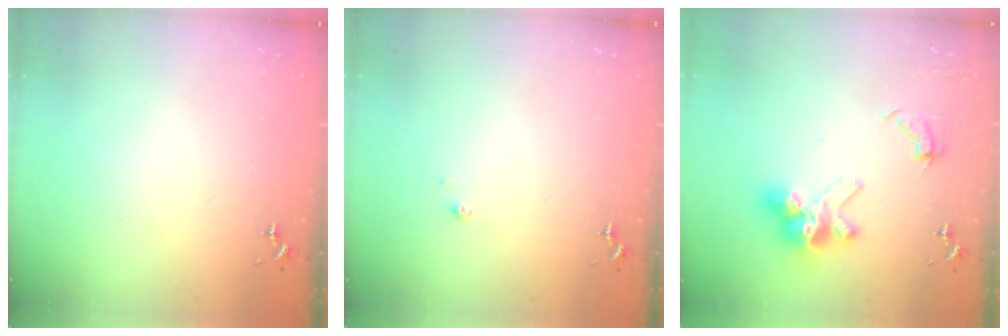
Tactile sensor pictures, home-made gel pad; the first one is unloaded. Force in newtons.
{"total": 2.1, "press": 2.1, "slide": 0.2}
{"total": 13.6, "press": 13.5, "slide": 1.5}